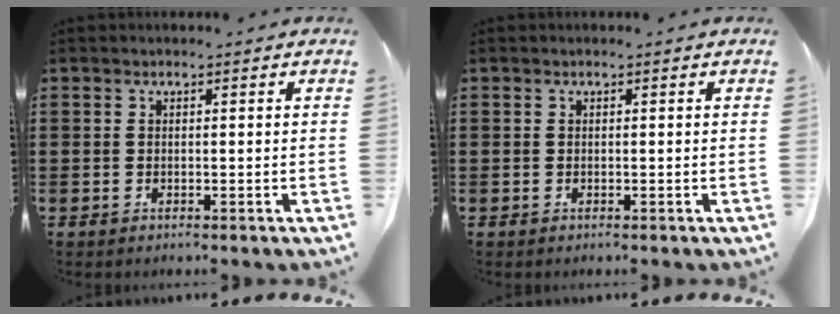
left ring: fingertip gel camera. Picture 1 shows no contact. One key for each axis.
{"total": 0.0}